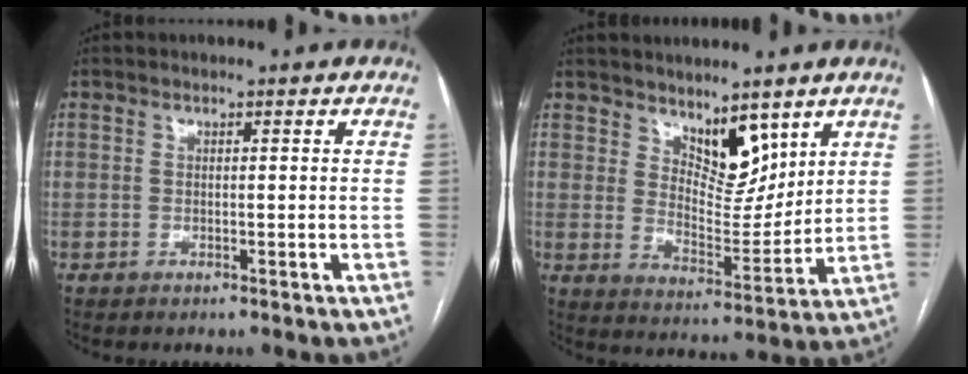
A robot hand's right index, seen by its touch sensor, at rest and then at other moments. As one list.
[{"total": 7.9, "force": [5.3, 3.5, 4.7], "torque": [-0.072, -0.009, 0.097]}]